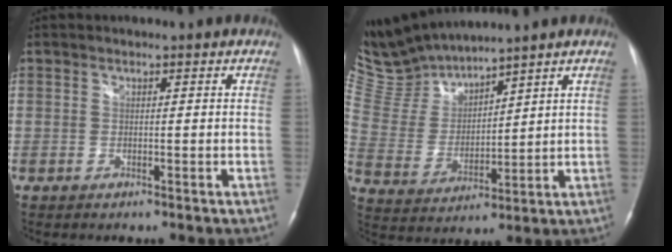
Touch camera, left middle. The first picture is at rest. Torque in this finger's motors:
{"motor_torque": [0.00, -0.32, -0.09, -0.01]}